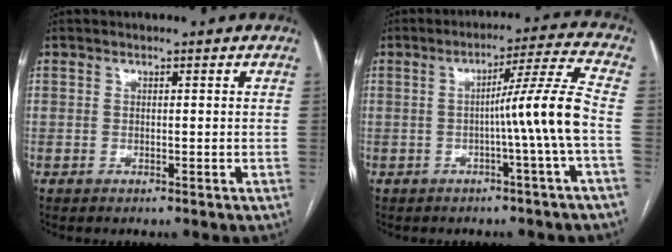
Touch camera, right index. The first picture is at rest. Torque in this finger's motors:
{"motor_torque": [1.08, -0.29, 0.49, 0.12]}